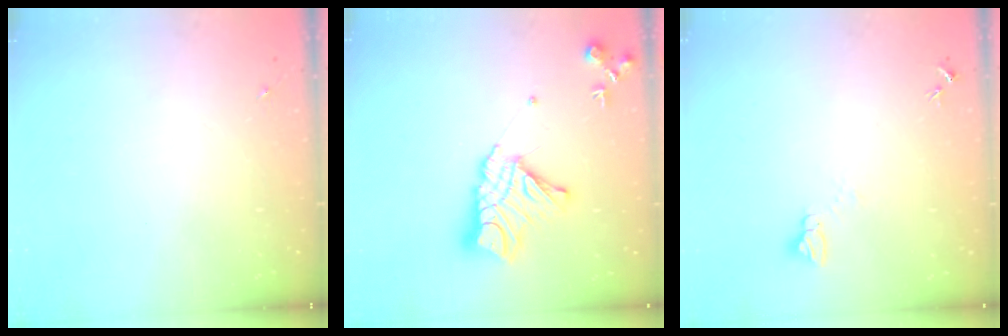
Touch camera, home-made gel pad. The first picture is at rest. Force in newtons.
{"total": 15.8, "press": 15.7, "slide": 1.4}
{"total": 4.1, "press": 4.1, "slide": 0.3}